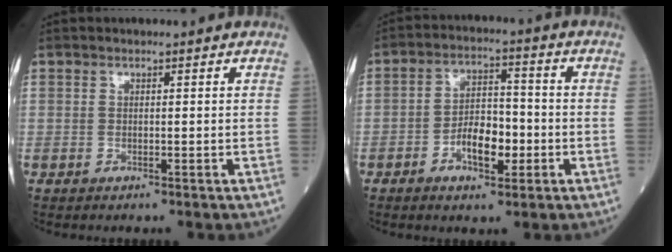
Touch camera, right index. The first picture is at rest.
{"total": 7.0, "force": [-2.4, 3.3, 5.7], "torque": [-0.107, 0.012, -0.038]}